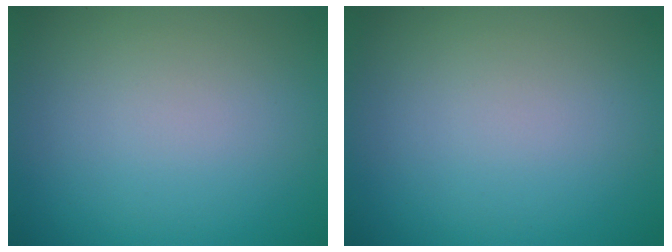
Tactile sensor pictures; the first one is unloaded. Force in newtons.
{"total": 0.0}